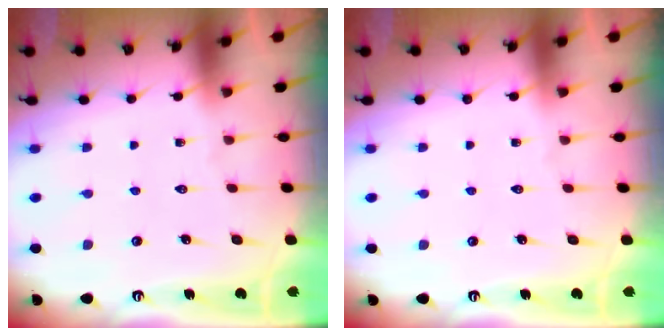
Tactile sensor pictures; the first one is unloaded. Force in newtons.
{"total": 0.0}